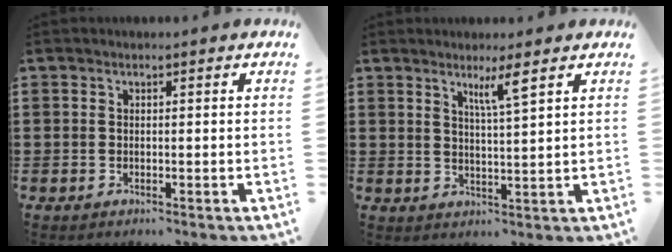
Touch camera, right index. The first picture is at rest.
{"total": 3.9, "force": [2.6, -0.1, 2.9], "torque": [-0.054, -0.004, 0.041]}